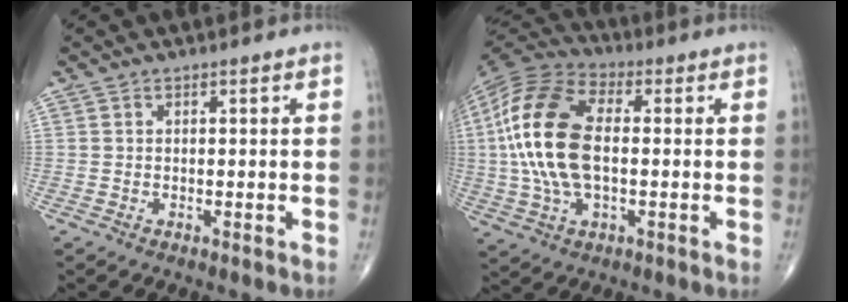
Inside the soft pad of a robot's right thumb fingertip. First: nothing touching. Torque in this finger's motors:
{"motor_torque": [-0.38, 1.89, 1.86, 0.33, 0.70]}